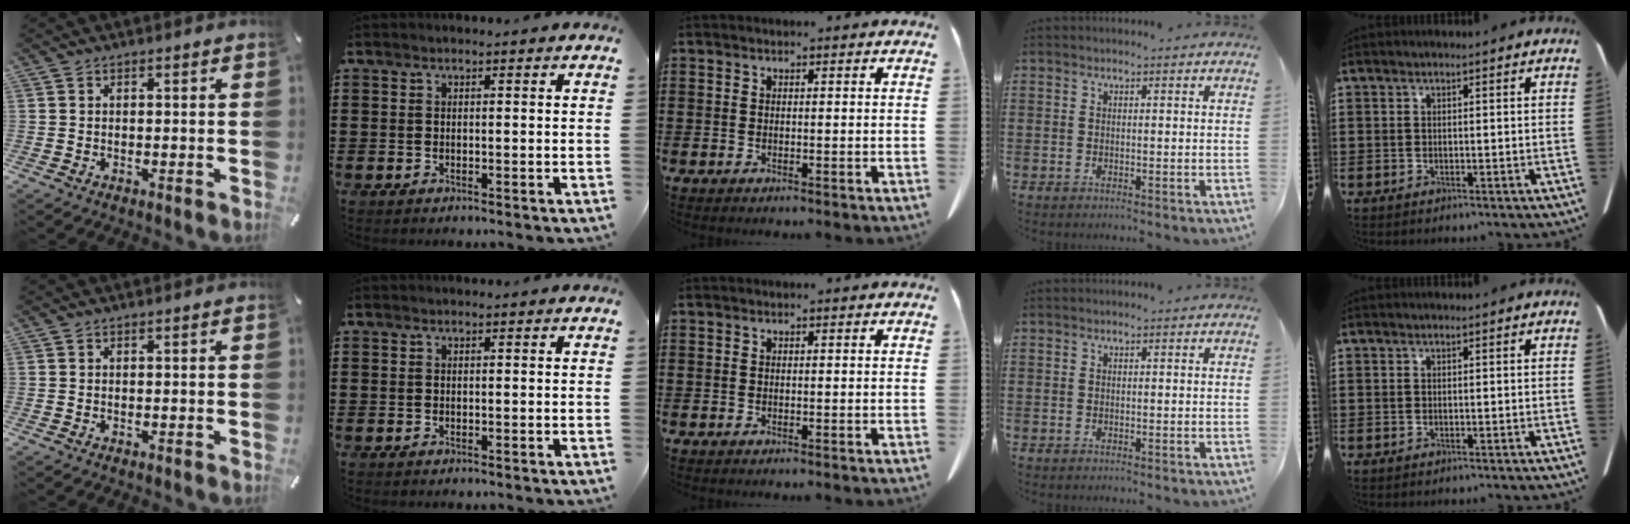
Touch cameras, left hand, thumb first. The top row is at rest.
{}